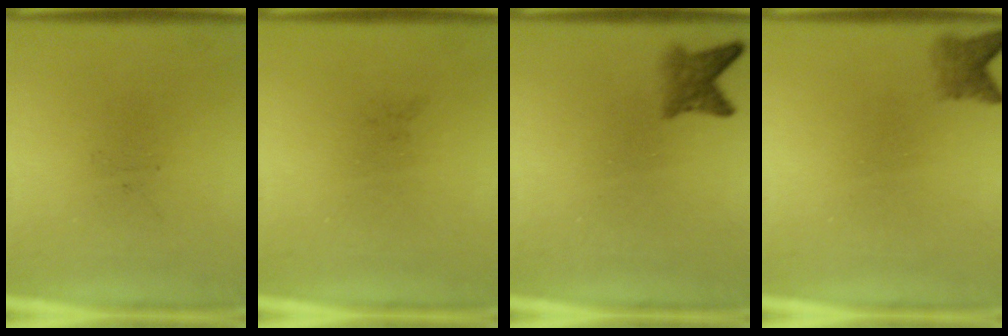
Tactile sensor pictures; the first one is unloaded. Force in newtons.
{"total": 0.0}
{"total": 2.8}
{"total": 2.3}